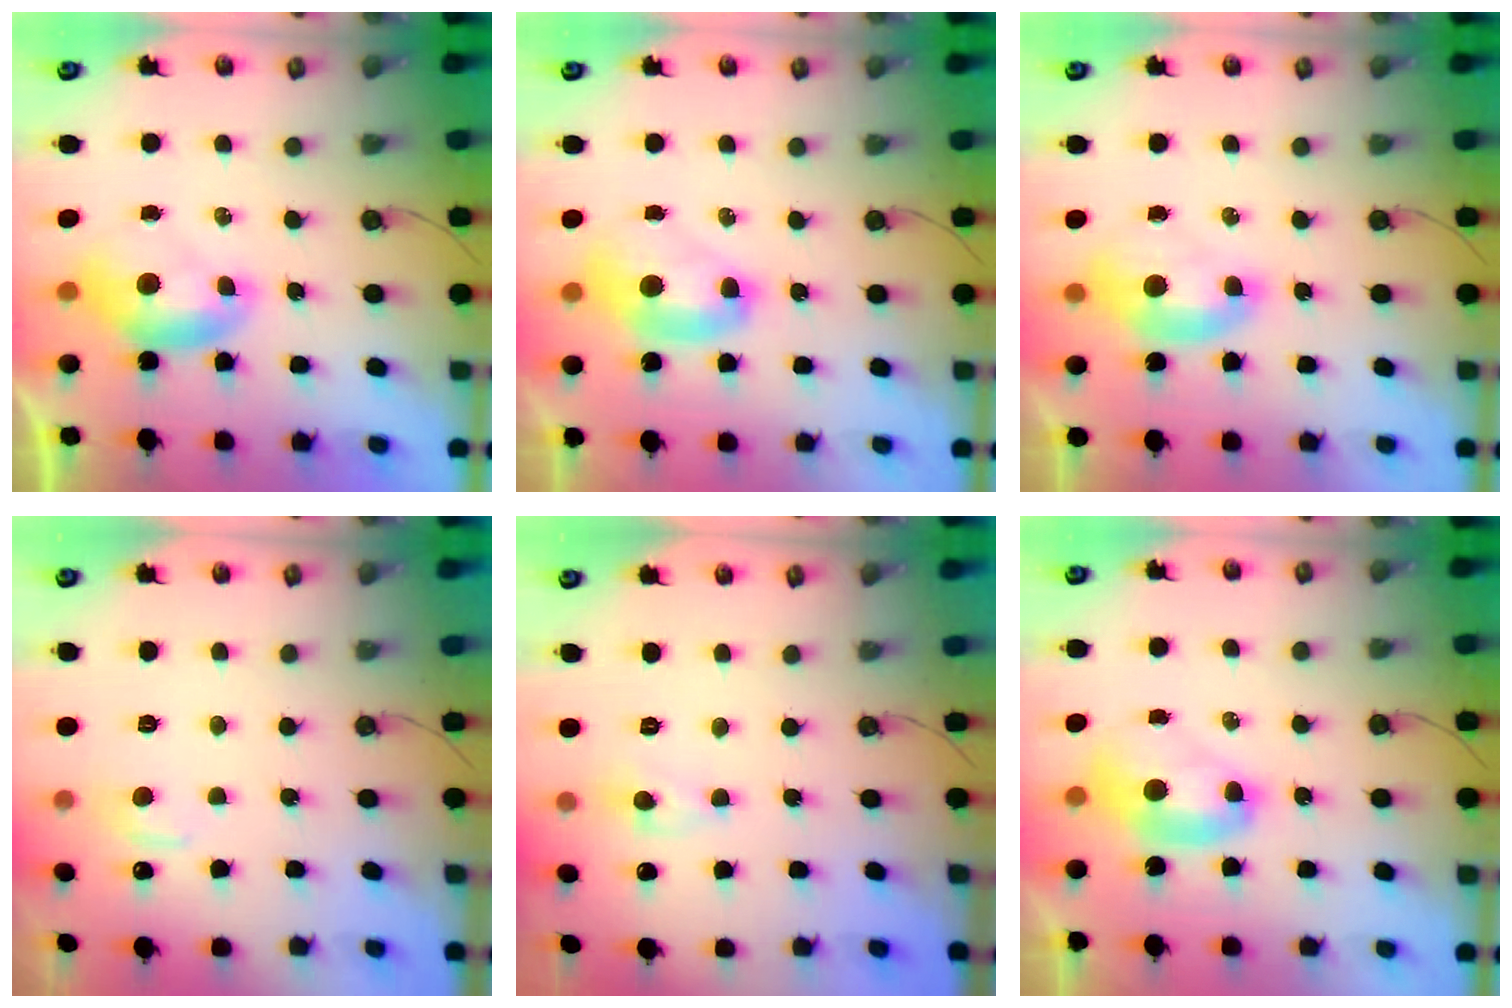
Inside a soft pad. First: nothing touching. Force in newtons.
{"total": 2.7, "press": 2.7, "slide": 0.1}
{"total": 1.5, "press": 1.4, "slide": 0.6}
{"total": 1.1, "press": 0.6, "slide": 0.9}
{"total": 0.0}
{"total": 2.7, "press": 2.7, "slide": 0.1}